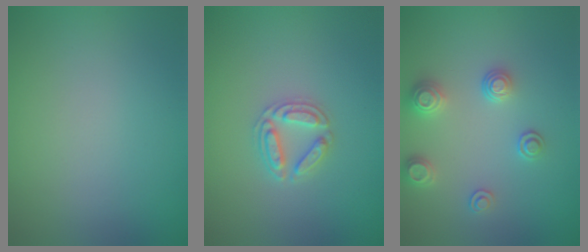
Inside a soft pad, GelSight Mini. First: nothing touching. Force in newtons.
{"total": 2.8, "press": 2.7, "slide": 0.5}
{"total": 2.6, "press": 2.6, "slide": 0.4}